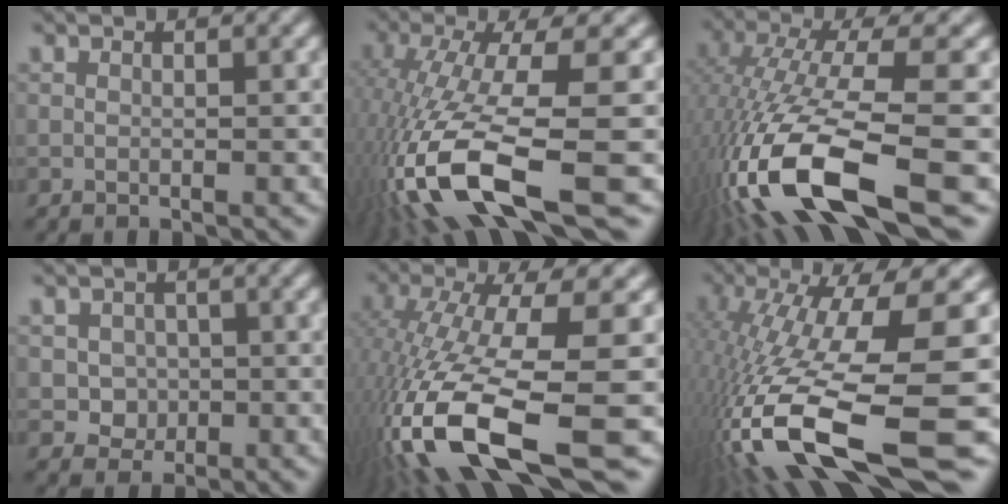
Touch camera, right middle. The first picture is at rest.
{"total": 14.5, "force": [-5.7, 4.0, 12.8], "torque": [-0.281, -0.028, -0.088]}
{"total": 14.9, "force": [-6.2, 4.0, 13.0], "torque": [-0.271, -0.013, -0.102]}
{"total": 2.6, "force": [-0.1, 2.4, 1.0], "torque": [-0.004, -0.002, -0.008]}
{"total": 15.9, "force": [-6.2, 4.2, 14.0], "torque": [-0.302, -0.028, -0.094]}
{"total": 16.7, "force": [-4.8, 4.9, 15.3], "torque": [-0.302, -0.018, -0.079]}